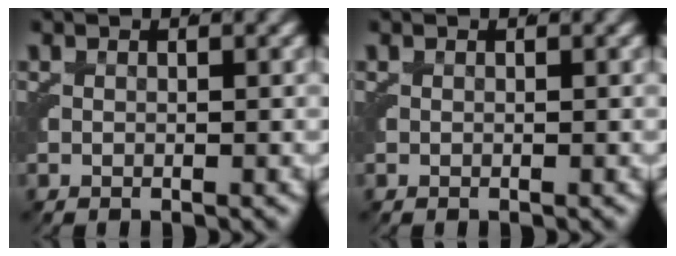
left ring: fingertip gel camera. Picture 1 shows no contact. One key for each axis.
{"total": 0.0}